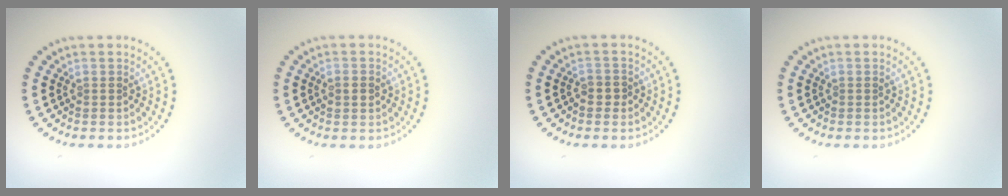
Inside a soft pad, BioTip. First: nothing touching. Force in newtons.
{"total": 1.5, "press": 1.5, "slide": 0.1}
{"total": 0.7, "press": 0.7, "slide": 0.3}
{"total": 0.0}